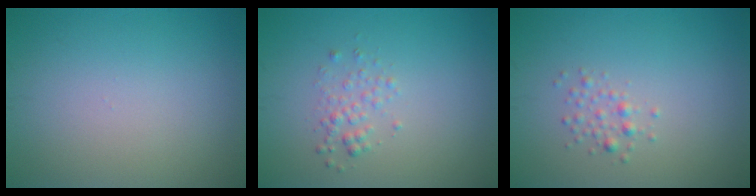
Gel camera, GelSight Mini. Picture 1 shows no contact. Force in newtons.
{"total": 1.4, "press": 1.4, "slide": 0.1}
{"total": 1.2, "press": 1.2, "slide": 0.1}